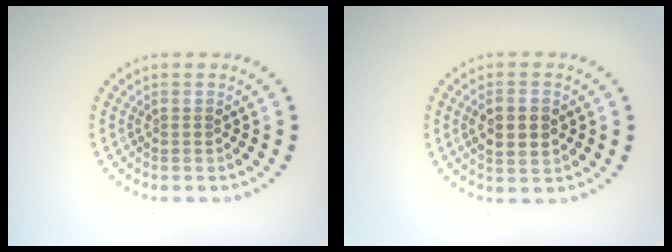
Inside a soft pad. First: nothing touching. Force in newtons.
{"total": 3.2, "press": 3.2, "slide": 0.3}